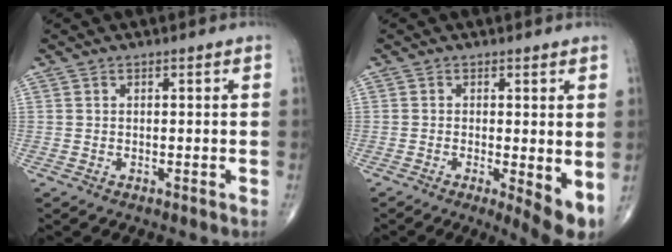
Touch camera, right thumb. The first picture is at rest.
{"total": 6.2, "force": [-0.9, 1.7, 5.9], "torque": [-0.090, -0.019, -0.015]}